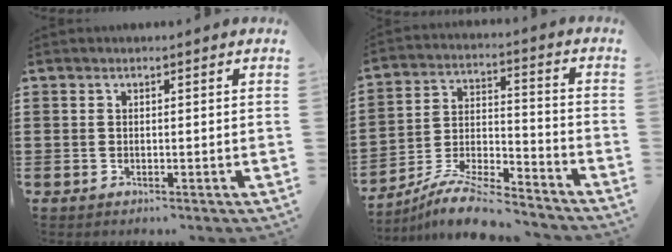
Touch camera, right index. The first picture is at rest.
{"total": 10.0, "force": [-9.1, 1.4, 4.0], "torque": [-0.072, 0.023, -0.177]}